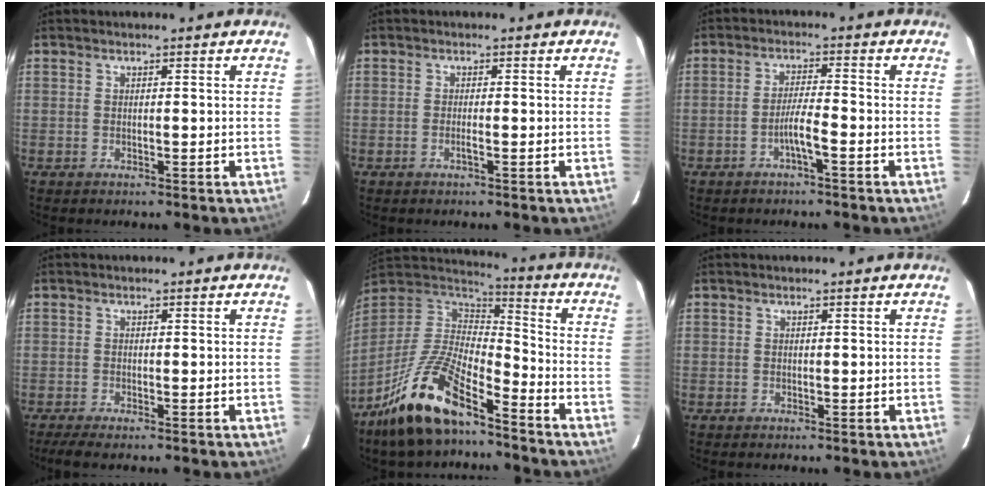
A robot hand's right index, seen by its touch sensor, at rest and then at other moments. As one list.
[{"total": 0.8, "force": [-0.4, -0.1, 0.8], "torque": [-0.016, 0.002, -0.005]}, {"total": 3.4, "force": [-1.6, -0.1, 3.0], "torque": [-0.056, 0.005, -0.030]}, {"total": 2.7, "force": [-2.1, 0.1, 1.8], "torque": [-0.032, -0.006, -0.038]}, {"total": 16.3, "force": [-11.2, 4.5, 10.9], "torque": [-0.227, -0.001, -0.208]}, {"total": 0.0}]